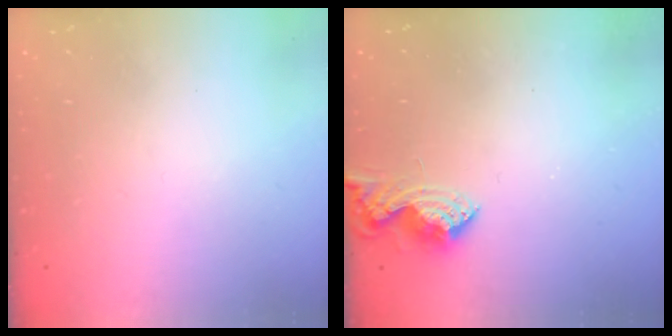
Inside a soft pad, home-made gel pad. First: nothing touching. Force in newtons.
{"total": 9.6, "press": 9.6, "slide": 0.1}